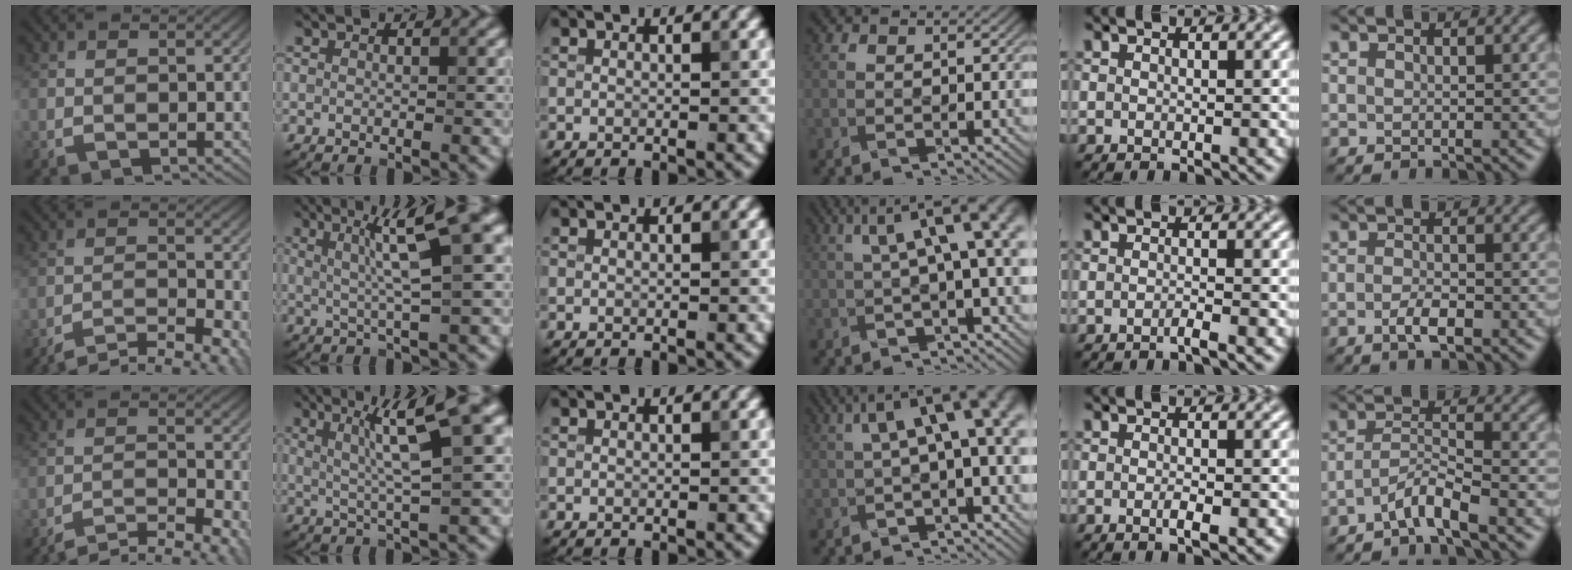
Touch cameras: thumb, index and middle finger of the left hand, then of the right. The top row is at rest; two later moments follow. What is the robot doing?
{"motion": "pour", "object": "sugar"}